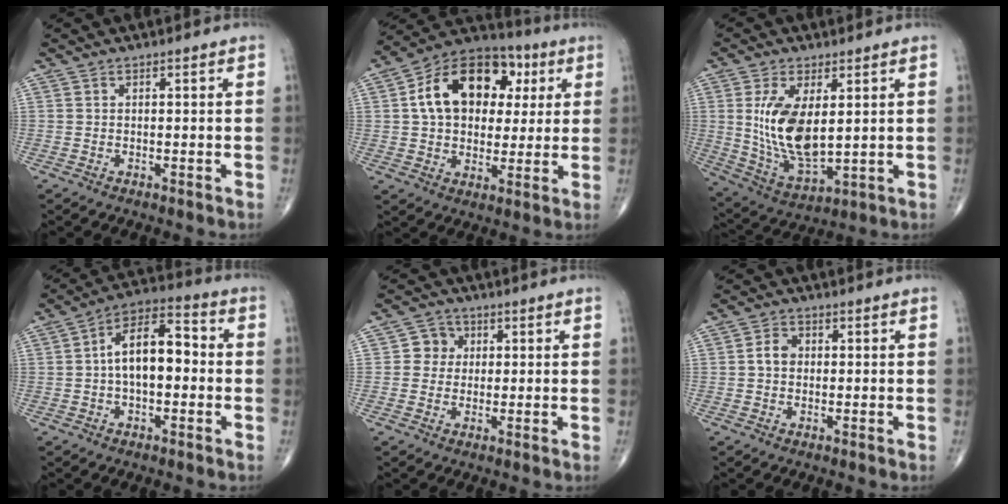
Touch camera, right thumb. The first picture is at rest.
{"total": 18.9, "force": [4.4, 13.0, 12.9], "torque": [-0.177, 0.016, 0.066]}
{"total": 13.8, "force": [2.3, 6.7, 11.8], "torque": [-0.220, -0.024, 0.059]}
{"total": 12.2, "force": [-0.1, 6.5, 10.3], "torque": [-0.160, 0.040, -0.014]}
{"total": 4.3, "force": [0.7, 4.1, 1.1], "torque": [0.012, 0.006, 0.003]}
{"total": 3.1, "force": [0.1, 2.5, 1.9], "torque": [-0.029, 0.009, -0.004]}